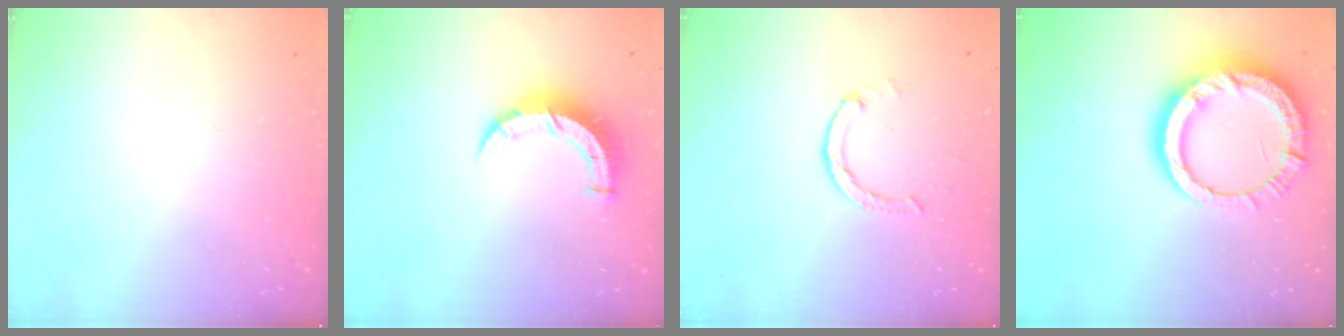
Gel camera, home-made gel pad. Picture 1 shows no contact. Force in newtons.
{"total": 7.2, "press": 7.2, "slide": 0.3}
{"total": 1.8, "press": 1.8, "slide": 0.2}
{"total": 13.9, "press": 13.8, "slide": 1.5}